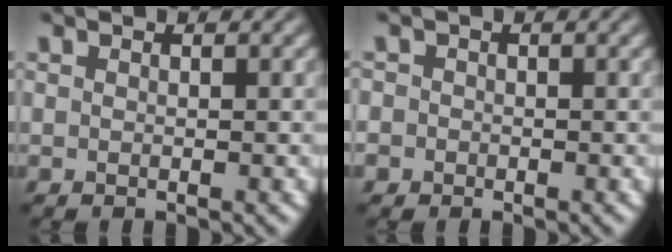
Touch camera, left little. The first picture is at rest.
{"total": 1.4, "force": [-0.1, 1.3, 0.3], "torque": [0.014, 0.002, -0.013]}